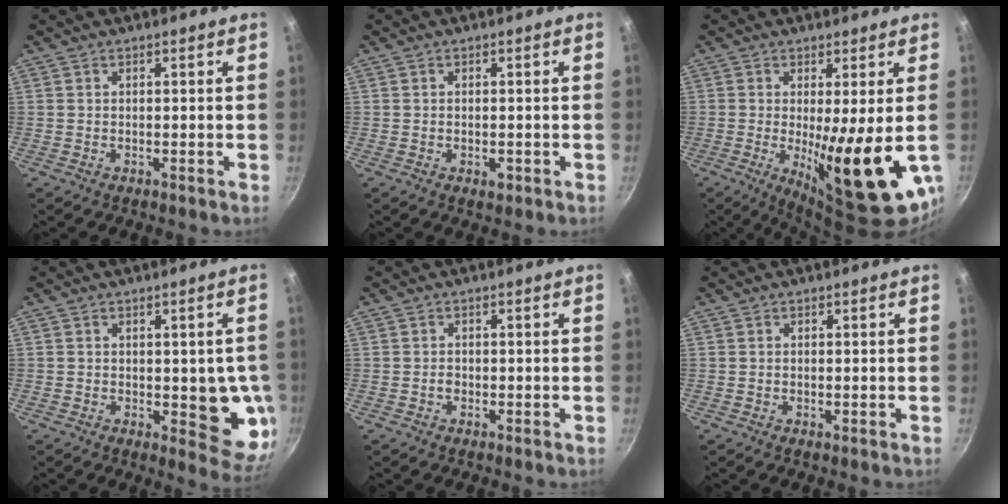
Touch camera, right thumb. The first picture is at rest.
{"total": 1.9, "force": [-0.7, 1.0, 1.4], "torque": [-0.022, 0.000, -0.010]}
{"total": 15.7, "force": [-1.7, 3.1, 15.3], "torque": [-0.222, -0.029, -0.013]}
{"total": 10.0, "force": [-0.9, 4.6, 8.9], "torque": [-0.062, -0.016, -0.010]}
{"total": 0.9, "force": [-0.4, 0.7, 0.4], "torque": [-0.006, 0.005, -0.007]}
{"total": 0.6, "force": [-0.1, 0.2, 0.5], "torque": [-0.009, 0.001, -0.002]}